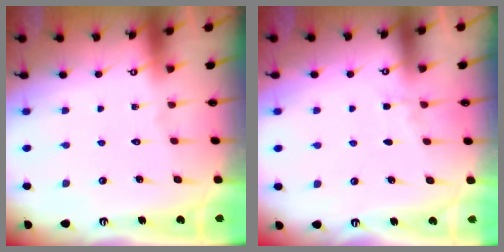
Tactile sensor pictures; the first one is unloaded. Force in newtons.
{"total": 3.5, "press": 3.5, "slide": 0.4}